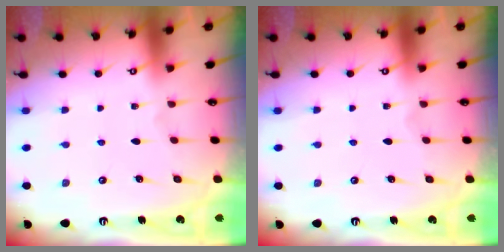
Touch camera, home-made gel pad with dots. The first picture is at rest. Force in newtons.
{"total": 0.0}